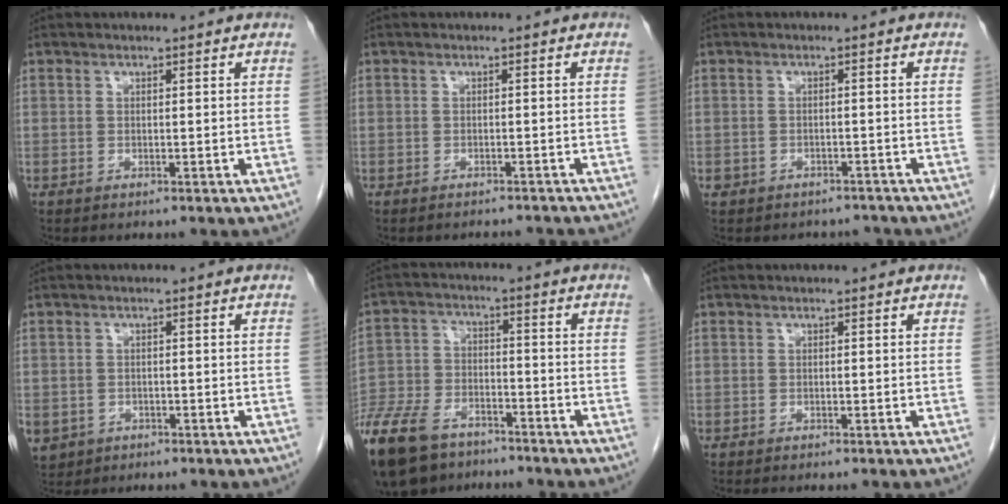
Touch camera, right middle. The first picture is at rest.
{"total": 5.4, "force": [-5.2, 1.0, 1.1], "torque": [-0.009, -0.004, -0.055]}
{"total": 4.6, "force": [-3.9, 2.5, 0.3], "torque": [-0.003, 0.020, -0.046]}
{"total": 5.8, "force": [-2.6, 5.0, 1.6], "torque": [-0.041, 0.000, -0.036]}
{"total": 16.4, "force": [-12.1, 7.5, 8.1], "torque": [-0.195, -0.023, -0.211]}
{"total": 0.7, "force": [-0.7, 0.0, 0.3], "torque": [-0.012, -0.005, -0.008]}